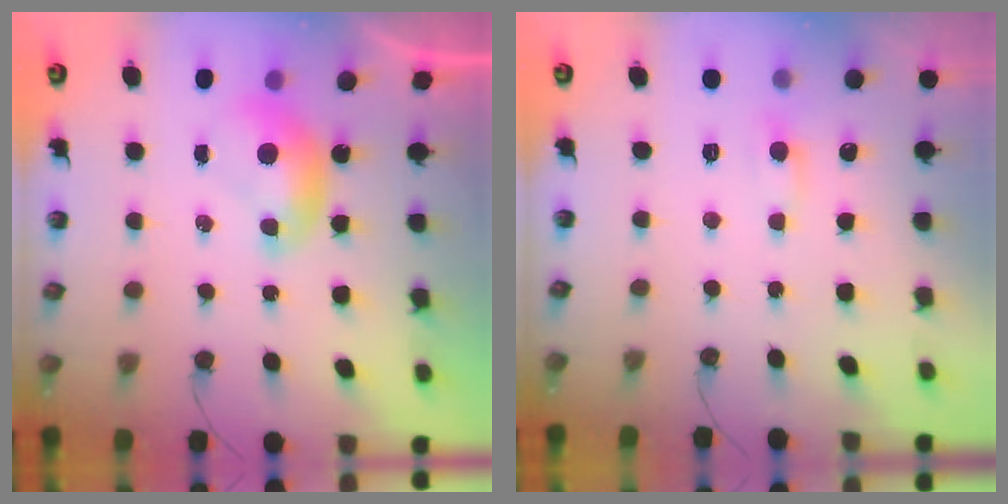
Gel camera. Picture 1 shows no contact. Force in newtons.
{"total": 0.7, "press": 0.3, "slide": 0.6}